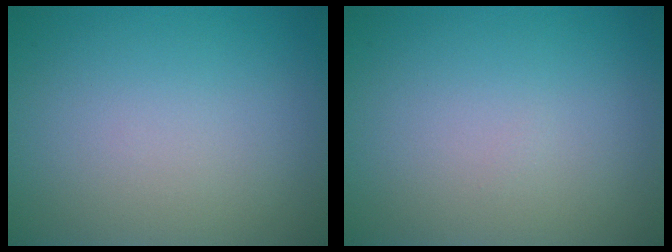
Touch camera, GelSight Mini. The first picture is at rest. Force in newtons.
{"total": 0.0}